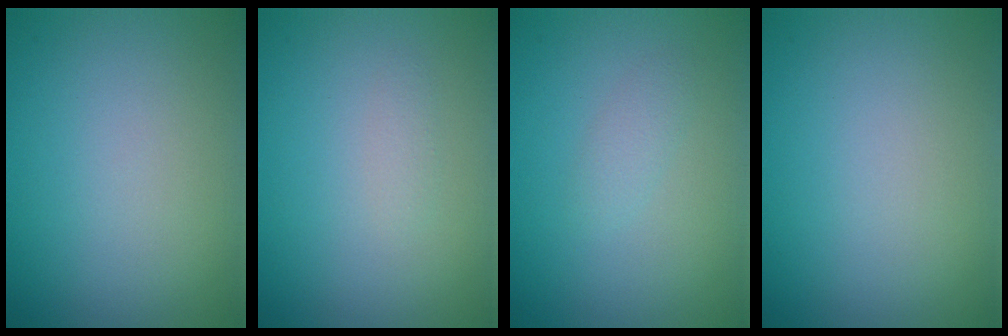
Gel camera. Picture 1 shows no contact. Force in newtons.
{"total": 0.6, "press": 0.6, "slide": 0.0}
{"total": 1.0, "press": 1.0, "slide": 0.0}
{"total": 0.0}